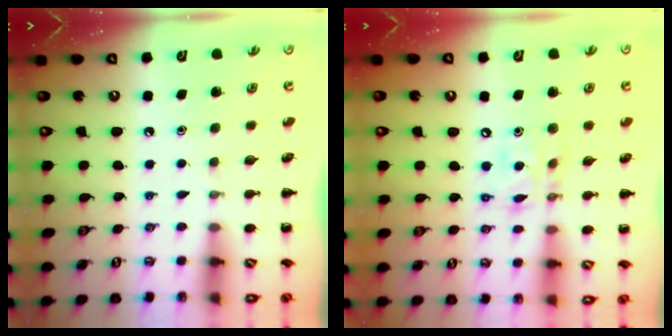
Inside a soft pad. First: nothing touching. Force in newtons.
{"total": 12.1, "press": 11.8, "slide": 2.9}